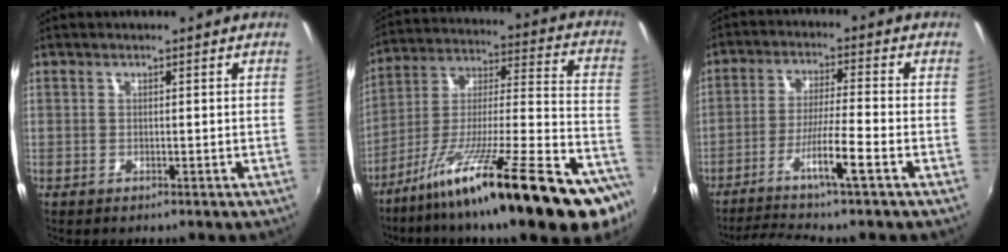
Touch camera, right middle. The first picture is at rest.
{"total": 29.4, "force": [-19.5, 2.6, 21.8], "torque": [-0.309, -0.045, -0.302]}
{"total": 9.5, "force": [-5.6, -1.1, 7.7], "torque": [-0.161, -0.006, -0.099]}